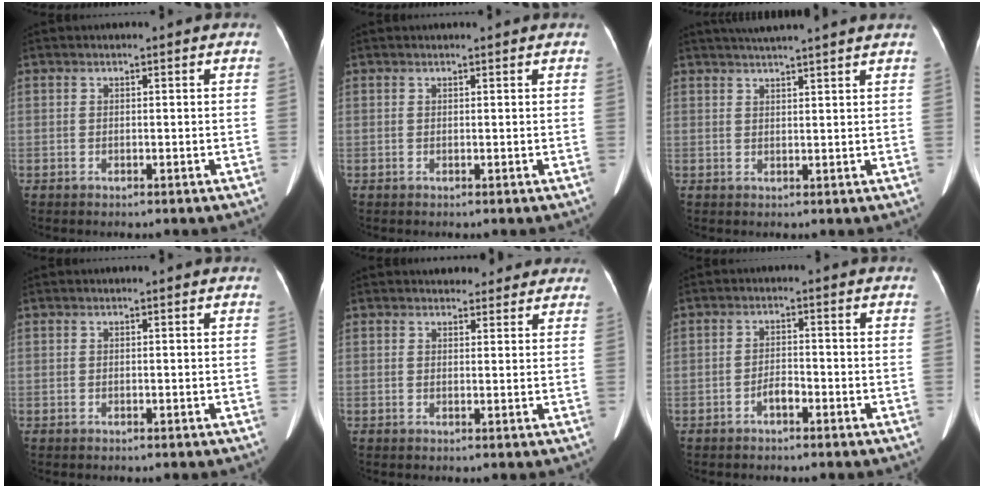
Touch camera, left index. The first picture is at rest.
{"total": 1.3, "force": [1.2, -0.1, 0.3], "torque": [-0.010, 0.010, 0.017]}
{"total": 9.3, "force": [8.2, -0.7, 4.3], "torque": [-0.068, 0.031, 0.104]}
{"total": 0.0}
{"total": 6.9, "force": [6.0, 2.9, 1.5], "torque": [0.004, 0.011, 0.063]}
{"total": 2.1, "force": [-1.4, 0.7, 1.4], "torque": [-0.024, 0.004, -0.025]}